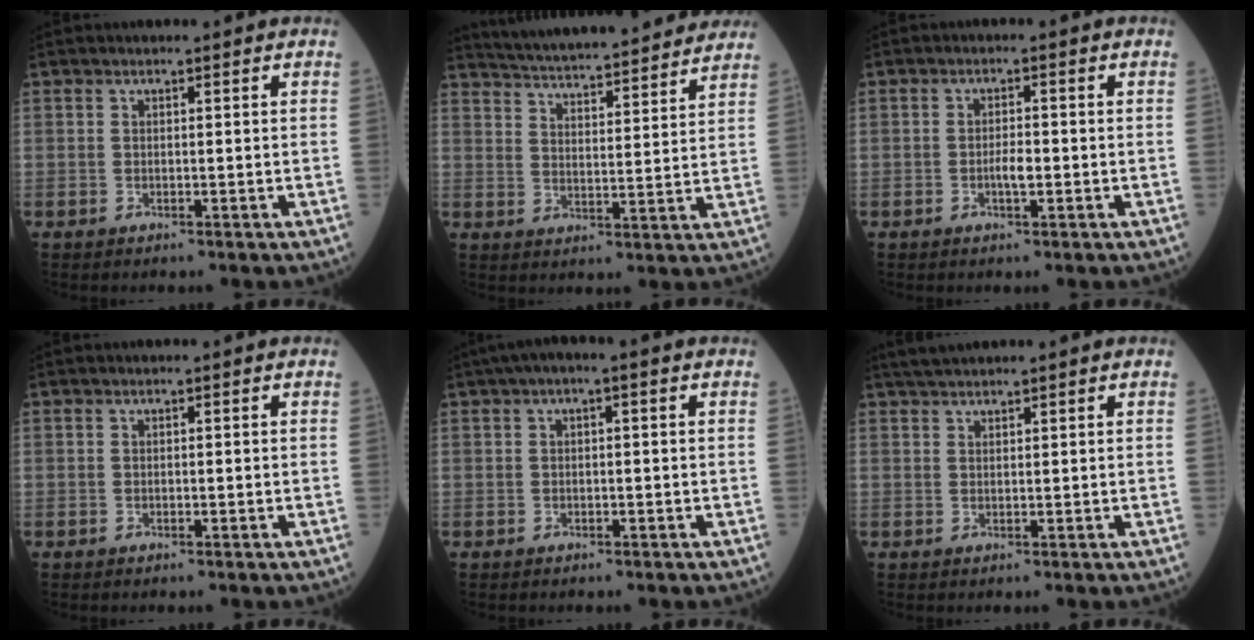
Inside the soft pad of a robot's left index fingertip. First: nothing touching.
{"total": 21.7, "force": [20.0, 2.1, 8.0], "torque": [-0.126, 0.001, 0.272]}
{"total": 2.2, "force": [-0.8, 0.5, 1.9], "torque": [-0.034, -0.001, -0.016]}
{"total": 0.0}
{"total": 2.8, "force": [0.8, 0.6, 2.6], "torque": [-0.038, 0.015, 0.009]}
{"total": 2.8, "force": [2.6, 0.0, 1.2], "torque": [-0.021, 0.020, 0.048]}